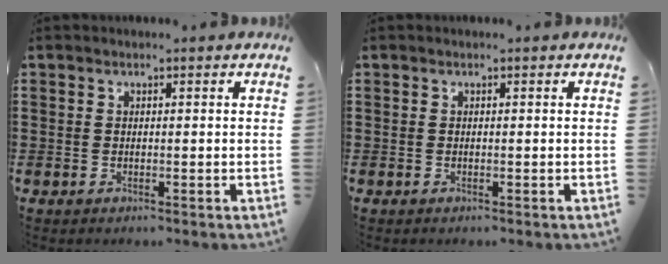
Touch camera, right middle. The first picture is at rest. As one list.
[{"total": 0.0}]